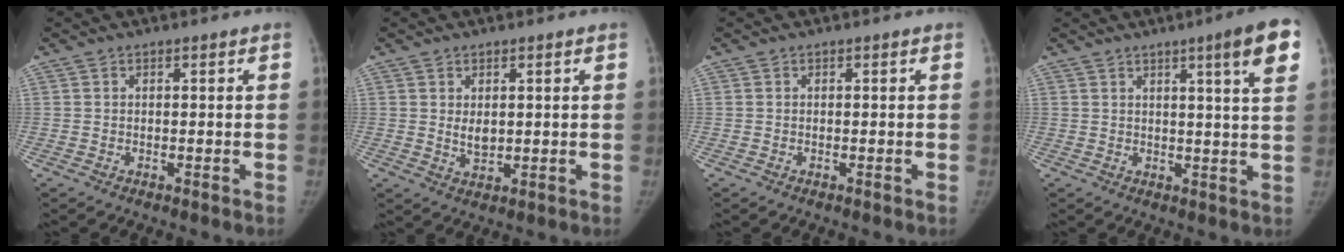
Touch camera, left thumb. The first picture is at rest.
{"total": 3.0, "force": [0.7, 1.8, 2.2], "torque": [-0.026, -0.011, 0.018]}
{"total": 0.0}
{"total": 9.2, "force": [4.5, 0.5, 8.0], "torque": [-0.099, -0.019, 0.056]}